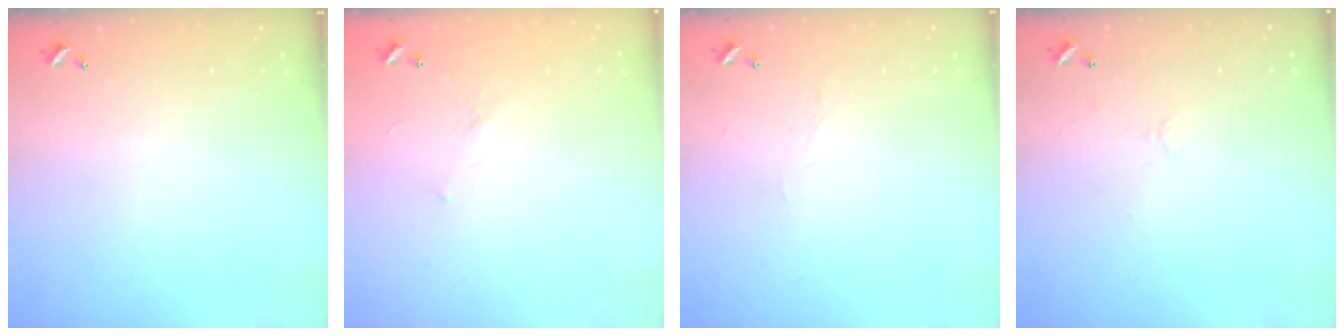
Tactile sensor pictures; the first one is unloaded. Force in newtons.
{"total": 4.5, "press": 4.3, "slide": 1.0}
{"total": 0.9, "press": 0.7, "slide": 0.6}
{"total": 0.7, "press": 0.2, "slide": 0.6}